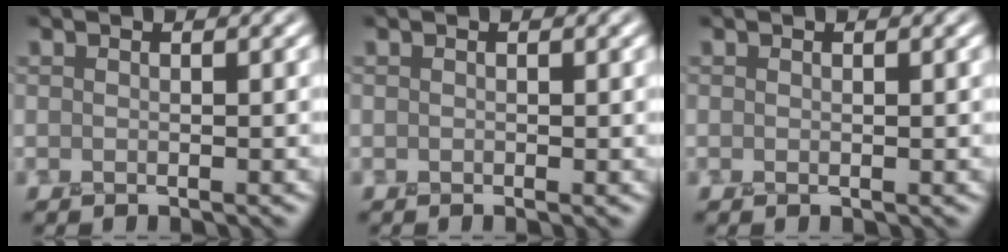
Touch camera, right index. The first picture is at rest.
{"total": 0.0}
{"total": 0.0}